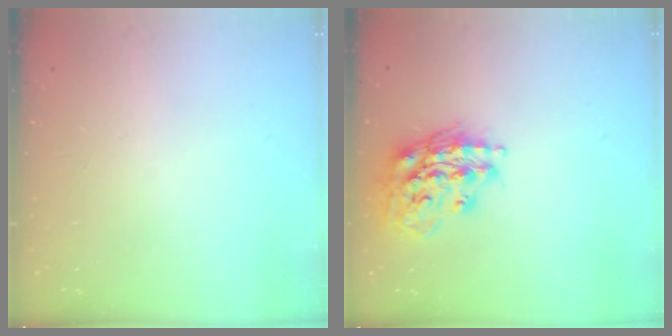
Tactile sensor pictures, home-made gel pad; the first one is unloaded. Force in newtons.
{"total": 17.6, "press": 17.5, "slide": 1.7}